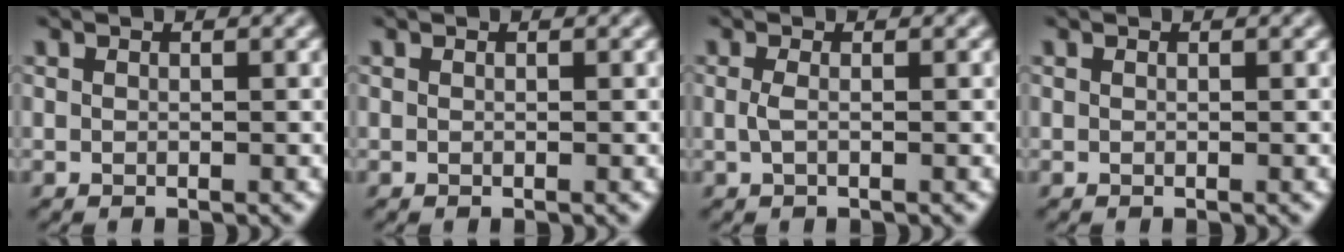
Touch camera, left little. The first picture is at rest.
{"total": 0.0}
{"total": 0.7, "force": [-0.2, 0.2, 0.7], "torque": [-0.018, 0.001, -0.004]}
{"total": 0.0}